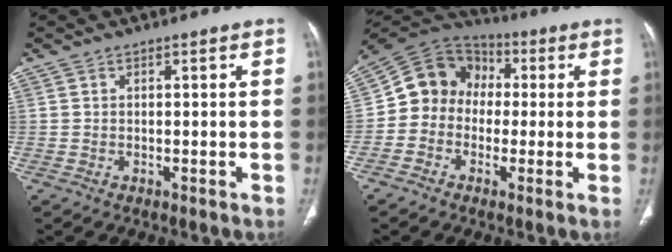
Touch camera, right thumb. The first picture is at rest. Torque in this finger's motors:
{"motor_torque": [-0.26, 0.54, 0.51, 0.32, 0.00]}